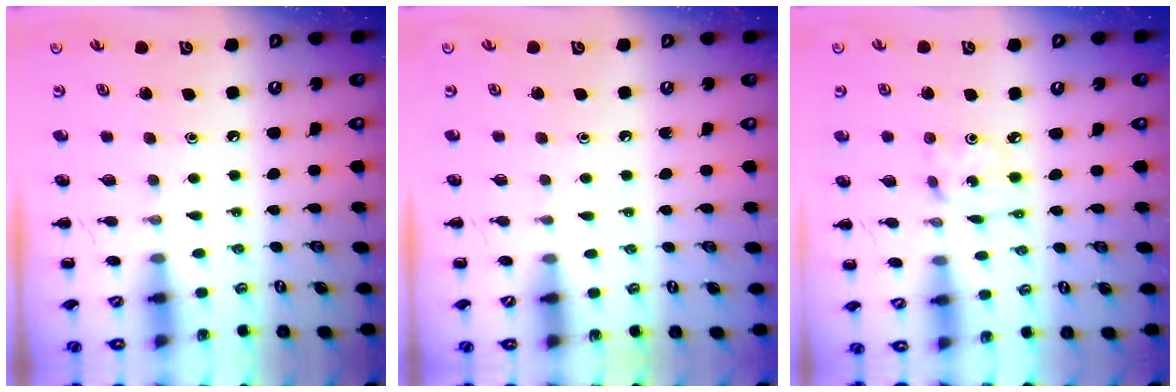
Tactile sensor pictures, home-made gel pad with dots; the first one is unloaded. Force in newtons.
{"total": 0.6, "press": 0.6, "slide": 0.2}
{"total": 2.5, "press": 2.5, "slide": 0.5}